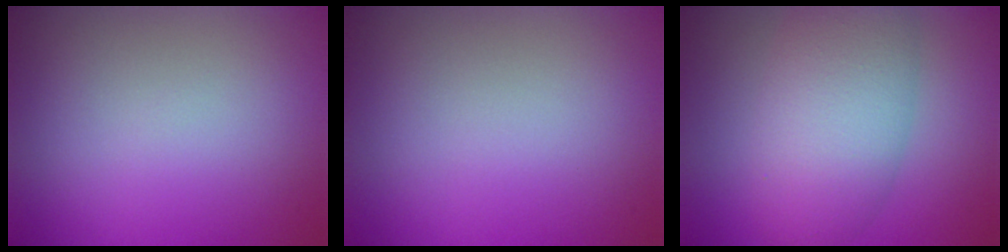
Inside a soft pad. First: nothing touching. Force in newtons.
{"total": 0.0}
{"total": 7.8, "press": 7.8, "slide": 0.4}